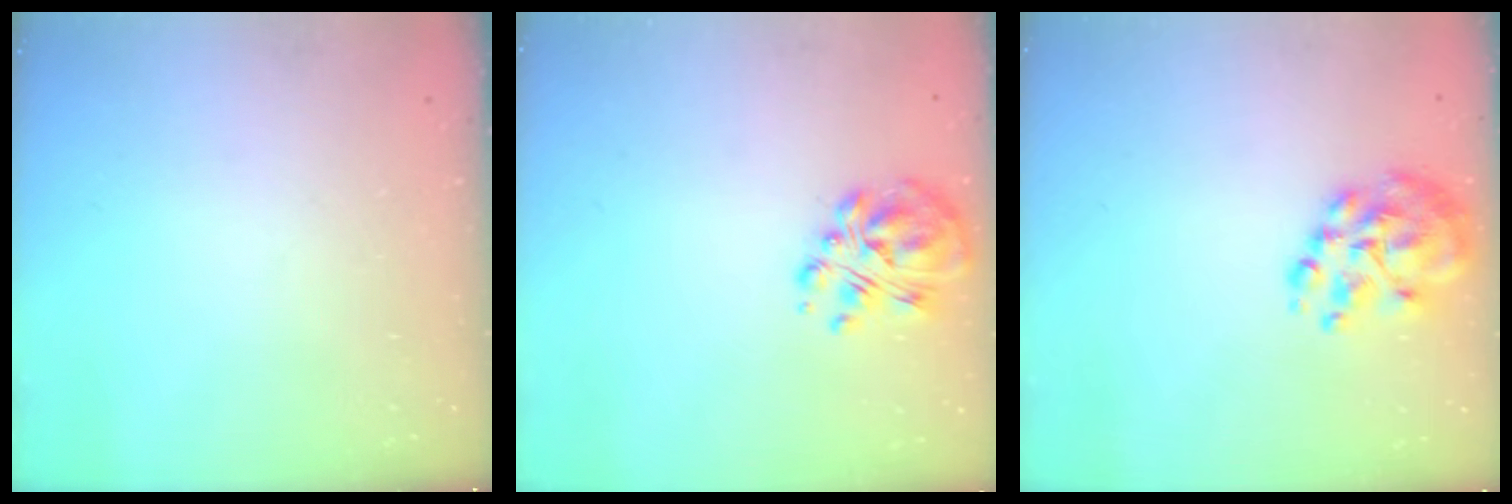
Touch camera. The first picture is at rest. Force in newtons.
{"total": 8.7, "press": 8.4, "slide": 2.2}
{"total": 10.8, "press": 10.4, "slide": 2.9}